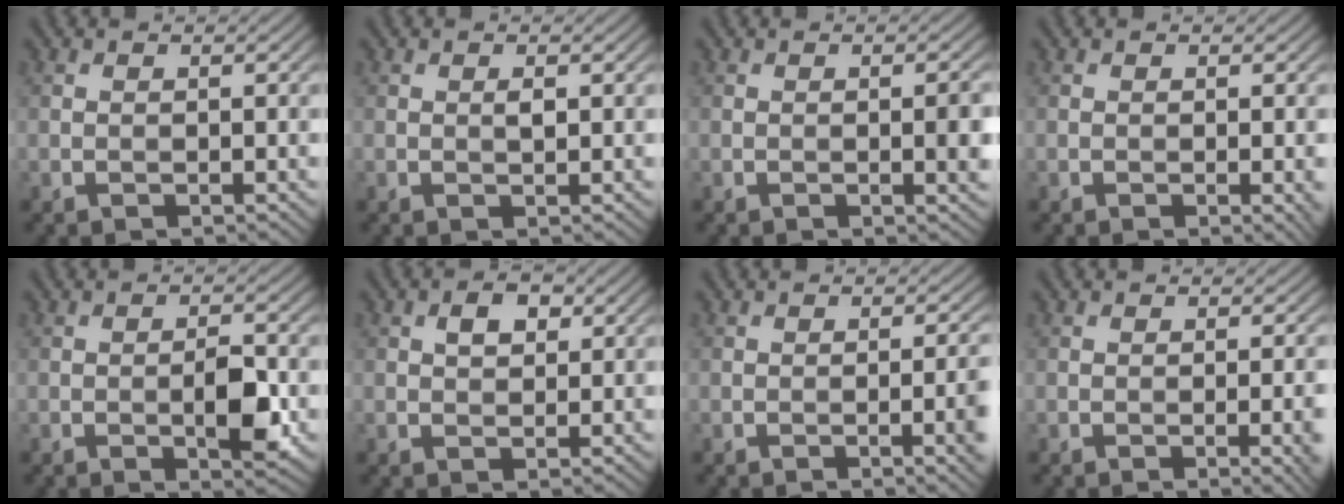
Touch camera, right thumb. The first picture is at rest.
{"total": 0.9, "force": [0.2, 0.3, 0.8], "torque": [-0.016, -0.002, 0.003]}
{"total": 2.4, "force": [-0.2, 0.4, 2.4], "torque": [-0.035, 0.002, -0.003]}
{"total": 1.5, "force": [-0.3, 0.2, 1.4], "torque": [-0.022, -0.004, -0.004]}
{"total": 4.4, "force": [-1.2, 1.5, 4.0], "torque": [-0.065, 0.002, -0.019]}
{"total": 2.5, "force": [0.9, 1.6, 1.7], "torque": [-0.030, 0.004, 0.013]}
{"total": 4.1, "force": [-0.9, 0.8, 4.0], "torque": [-0.058, 0.002, -0.013]}
{"total": 3.4, "force": [-0.8, 0.6, 3.2], "torque": [-0.043, 0.002, -0.013]}